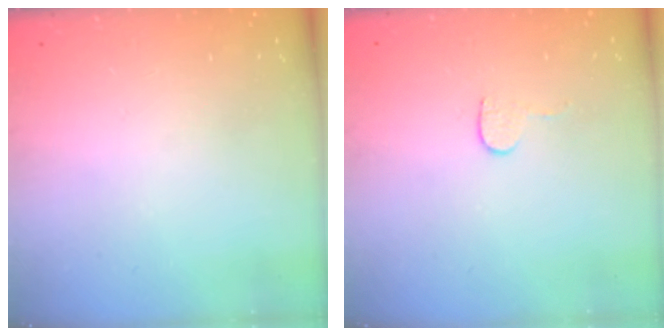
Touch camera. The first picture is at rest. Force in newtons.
{"total": 4.7, "press": 4.7, "slide": 0.4}